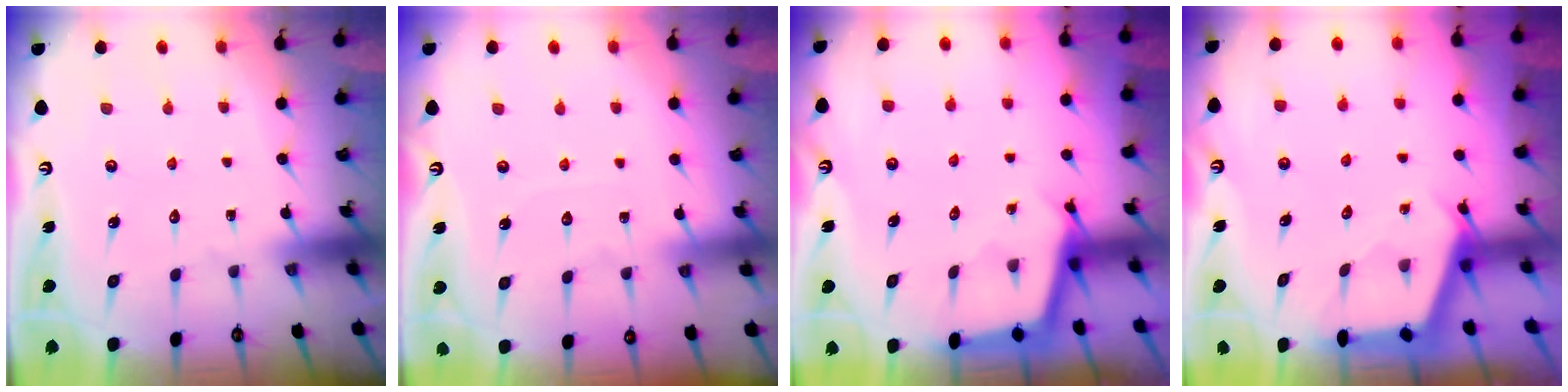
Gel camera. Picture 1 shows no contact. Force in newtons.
{"total": 2.4, "press": 2.4, "slide": 0.3}
{"total": 2.3, "press": 2.3, "slide": 0.2}
{"total": 2.6, "press": 2.6, "slide": 0.4}